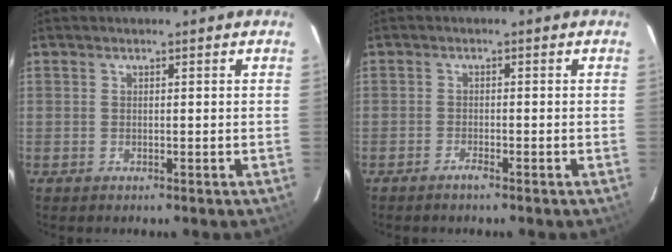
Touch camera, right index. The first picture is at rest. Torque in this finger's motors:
{"motor_torque": [0.13, -0.10, 0.05, 0.02]}